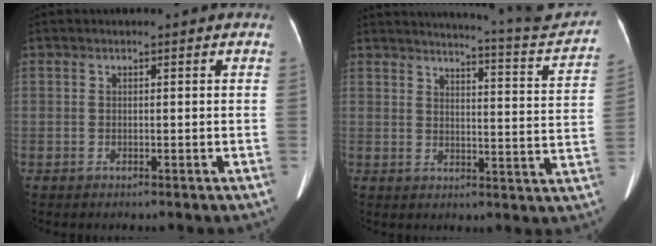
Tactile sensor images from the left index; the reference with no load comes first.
{"total": 16.4, "force": [15.9, -1.4, 3.8], "torque": [-0.061, -0.085, 0.184]}